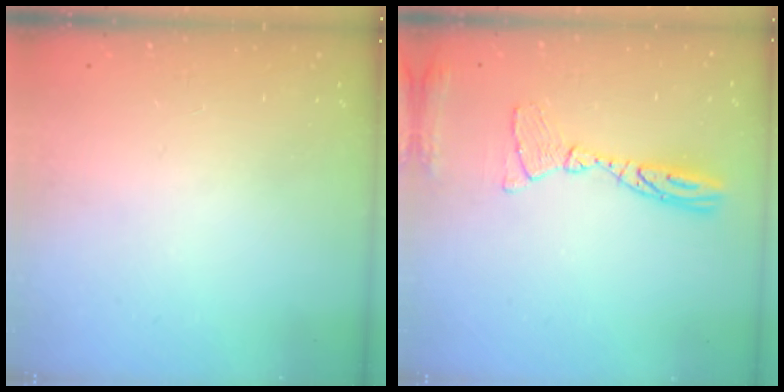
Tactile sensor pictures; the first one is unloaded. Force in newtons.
{"total": 11.3, "press": 11.3, "slide": 1.0}